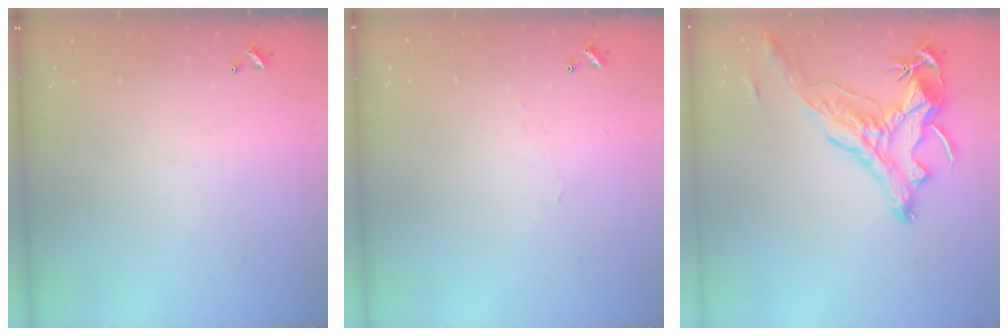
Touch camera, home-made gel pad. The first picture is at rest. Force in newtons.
{"total": 1.2, "press": 1.1, "slide": 0.3}
{"total": 2.9, "press": 2.5, "slide": 1.3}